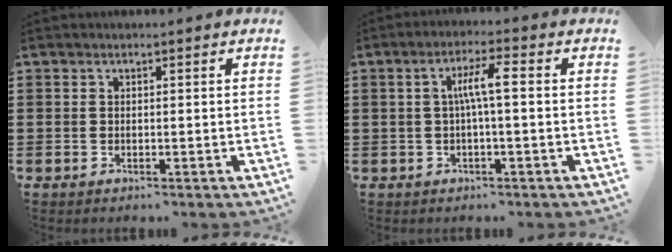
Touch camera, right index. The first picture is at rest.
{"total": 4.9, "force": [0.0, 0.5, 4.8], "torque": [-0.091, 0.007, -0.005]}